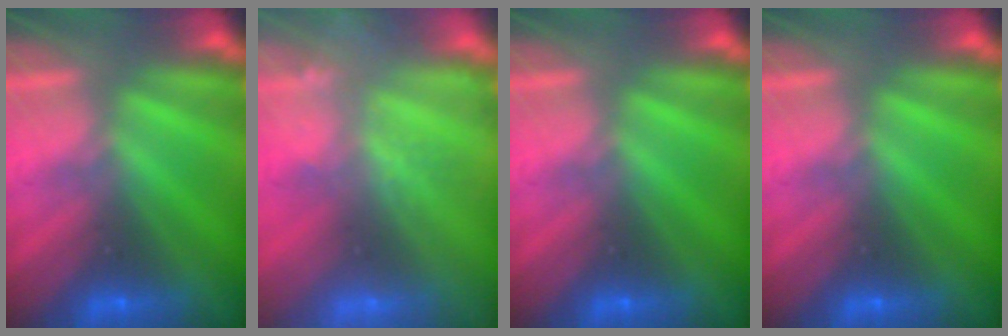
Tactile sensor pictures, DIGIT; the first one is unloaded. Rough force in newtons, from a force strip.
{"total": 2.1}
{"total": 0.0}
{"total": 0.0}